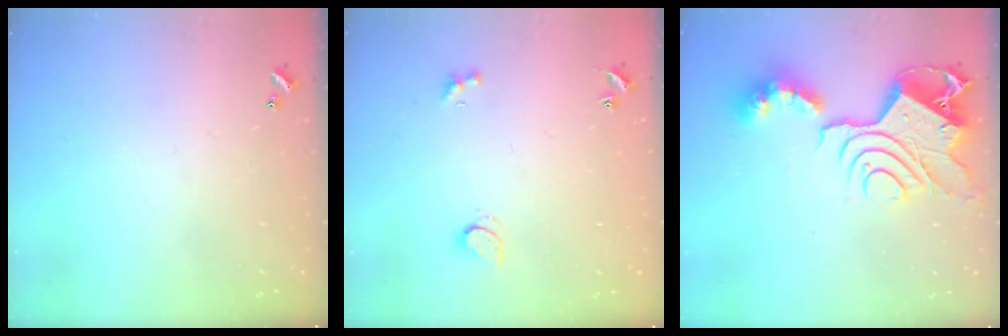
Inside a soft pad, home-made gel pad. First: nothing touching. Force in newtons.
{"total": 1.8, "press": 1.7, "slide": 0.6}
{"total": 18.9, "press": 18.8, "slide": 2.1}